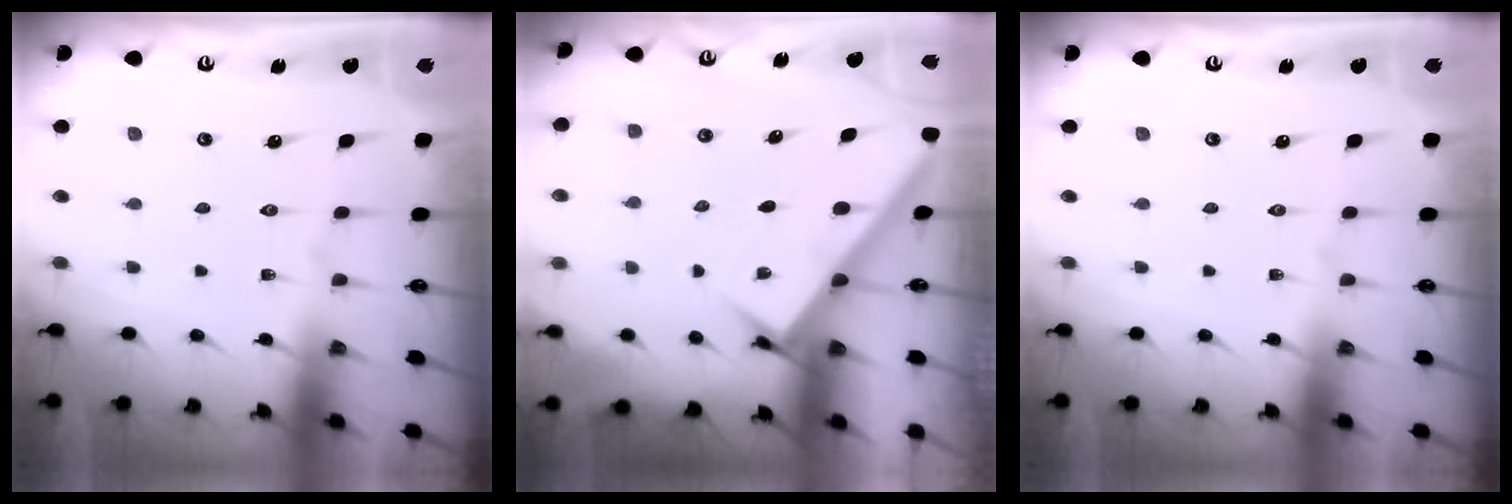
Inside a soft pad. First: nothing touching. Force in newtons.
{"total": 3.0, "press": 3.0, "slide": 0.2}
{"total": 0.0}